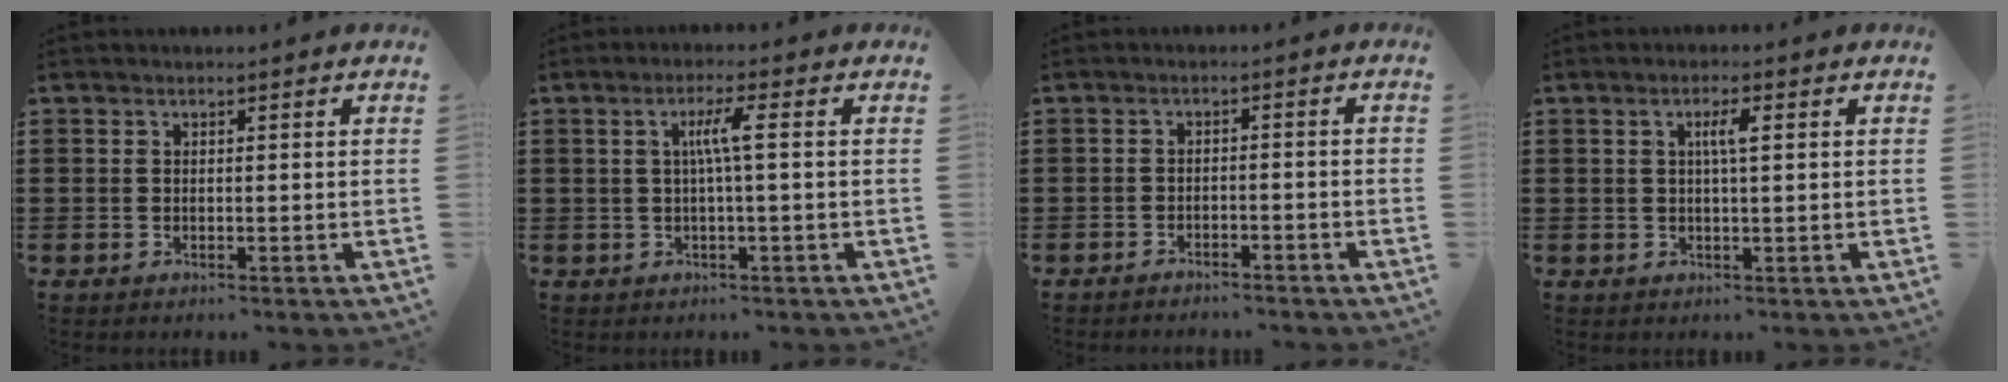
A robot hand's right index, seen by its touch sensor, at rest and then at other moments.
{"total": 4.0, "force": [0.3, -0.1, 3.9], "torque": [-0.075, 0.000, 0.000]}
{"total": 2.0, "force": [-2.0, 0.0, 0.3], "torque": [-0.008, 0.001, -0.043]}
{"total": 2.9, "force": [0.6, 0.5, 2.8], "torque": [-0.055, 0.004, 0.007]}